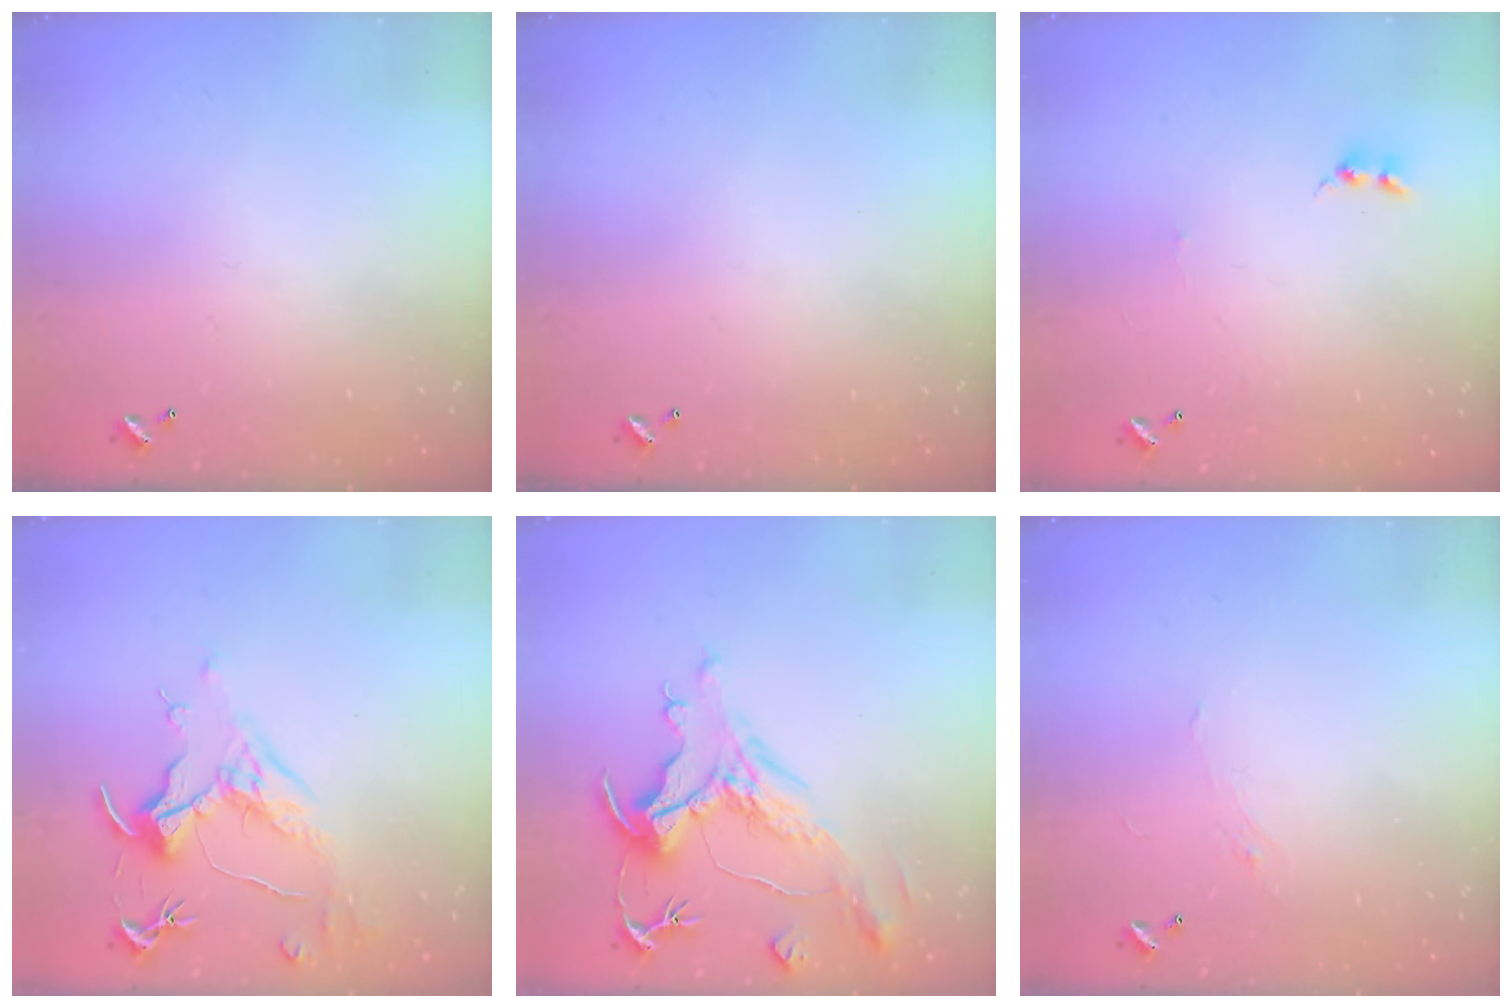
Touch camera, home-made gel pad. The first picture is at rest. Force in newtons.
{"total": 0.0}
{"total": 0.0}
{"total": 1.6, "press": 1.4, "slide": 0.9}
{"total": 1.9, "press": 0.9, "slide": 1.6}
{"total": 0.8, "press": 0.5, "slide": 0.6}